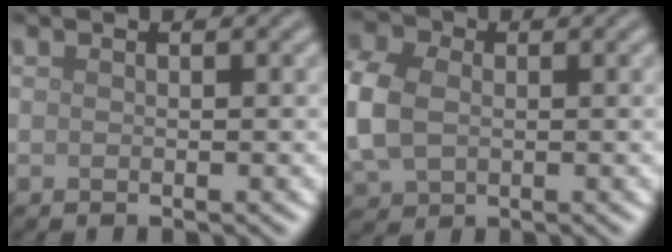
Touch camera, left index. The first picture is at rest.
{"total": 6.8, "force": [0.1, 5.2, 4.4], "torque": [-0.146, 0.004, 0.007]}